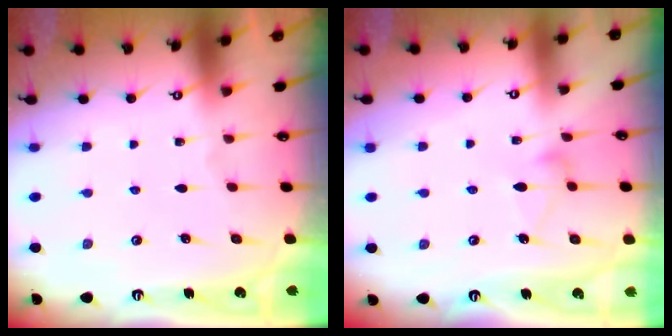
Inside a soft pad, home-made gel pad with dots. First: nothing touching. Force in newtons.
{"total": 7.0, "press": 6.9, "slide": 0.4}